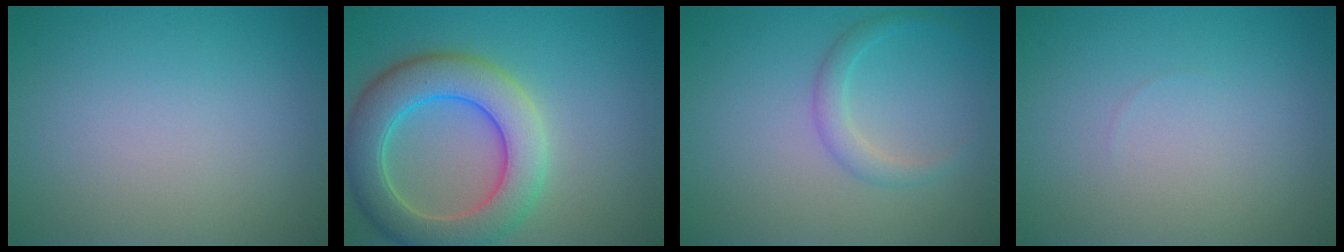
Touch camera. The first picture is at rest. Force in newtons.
{"total": 7.8, "press": 7.8, "slide": 0.5}
{"total": 1.8, "press": 1.8, "slide": 0.1}
{"total": 0.0}